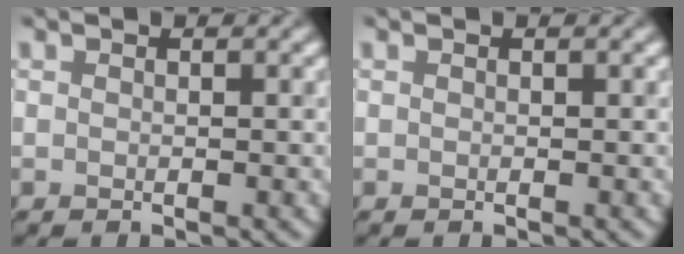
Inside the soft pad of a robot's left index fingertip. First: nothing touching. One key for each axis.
{"total": 0.0}